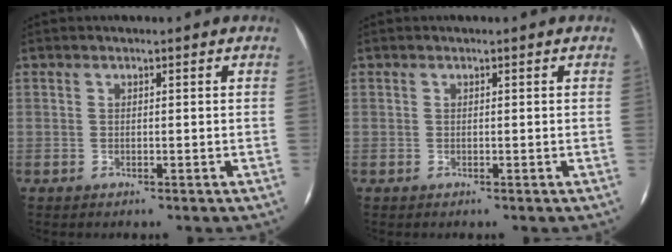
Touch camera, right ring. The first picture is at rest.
{"total": 0.0}